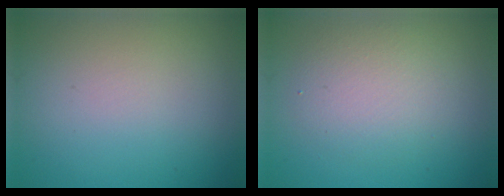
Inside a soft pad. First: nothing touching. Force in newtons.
{"total": 3.4, "press": 3.4, "slide": 0.2}